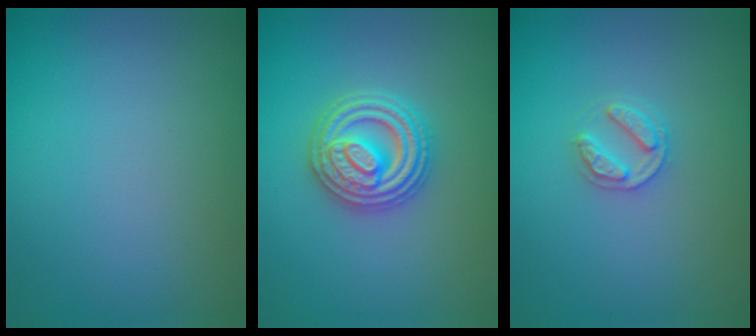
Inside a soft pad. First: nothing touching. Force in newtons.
{"total": 4.9, "press": 4.8, "slide": 0.7}
{"total": 2.0, "press": 2.0, "slide": 0.3}